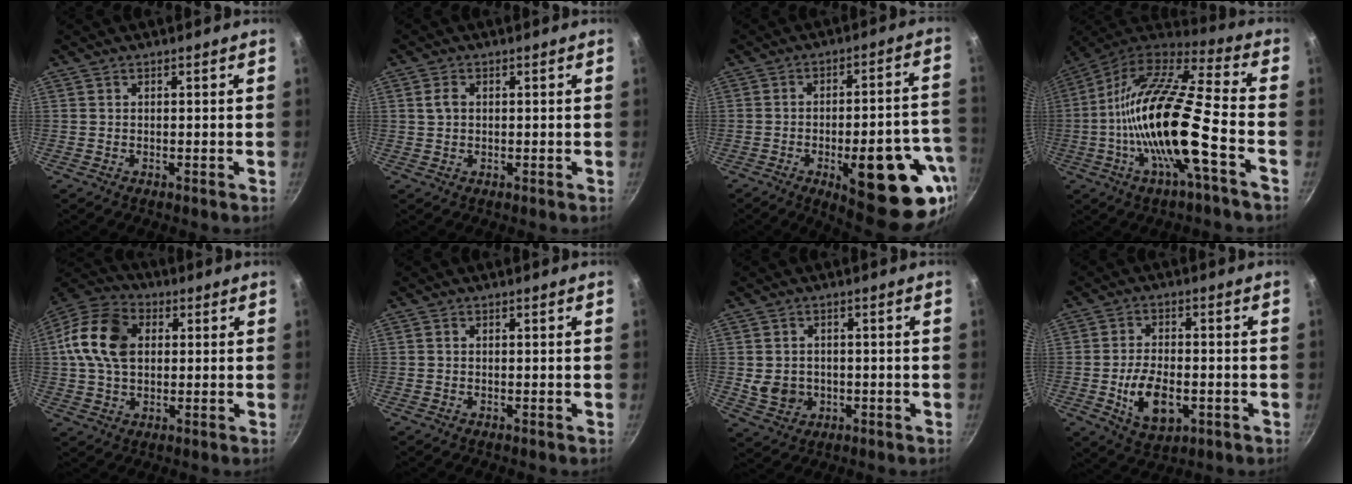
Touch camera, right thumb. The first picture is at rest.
{"total": 2.3, "force": [0.4, 1.7, 1.5], "torque": [-0.024, 0.004, 0.005]}
{"total": 22.5, "force": [-8.3, 8.1, 19.3], "torque": [-0.203, 0.023, -0.100]}
{"total": 22.2, "force": [-5.9, 5.5, 20.8], "torque": [-0.370, 0.032, -0.123]}
{"total": 15.1, "force": [2.4, 10.6, 10.4], "torque": [-0.180, 0.021, 0.027]}
{"total": 0.0}
{"total": 5.6, "force": [-0.5, 4.8, 2.8], "torque": [-0.036, 0.005, 0.001]}
{"total": 10.1, "force": [-2.5, 5.6, 8.0], "torque": [-0.129, 0.007, -0.036]}